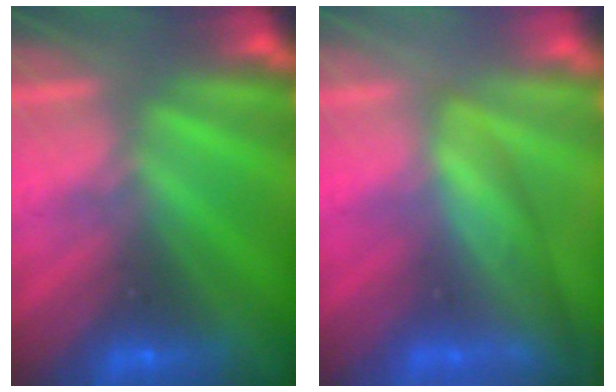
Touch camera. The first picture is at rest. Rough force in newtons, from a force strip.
{"total": 3.5}